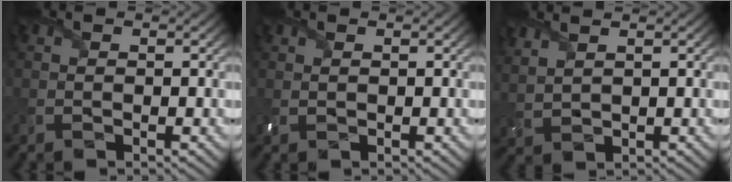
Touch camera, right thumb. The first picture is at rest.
{"total": 0.6, "force": [0.4, 0.3, 0.3], "torque": [-0.009, 0.001, 0.011]}
{"total": 3.4, "force": [2.7, 1.0, 1.9], "torque": [-0.053, 0.005, 0.058]}